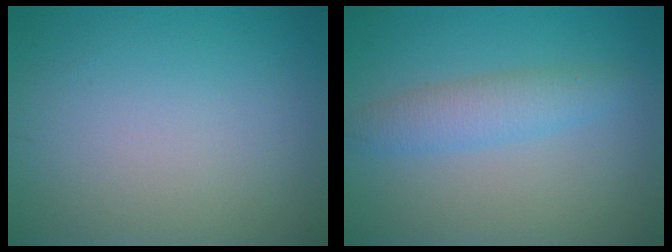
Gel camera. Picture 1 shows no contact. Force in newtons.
{"total": 3.0, "press": 3.0, "slide": 0.1}